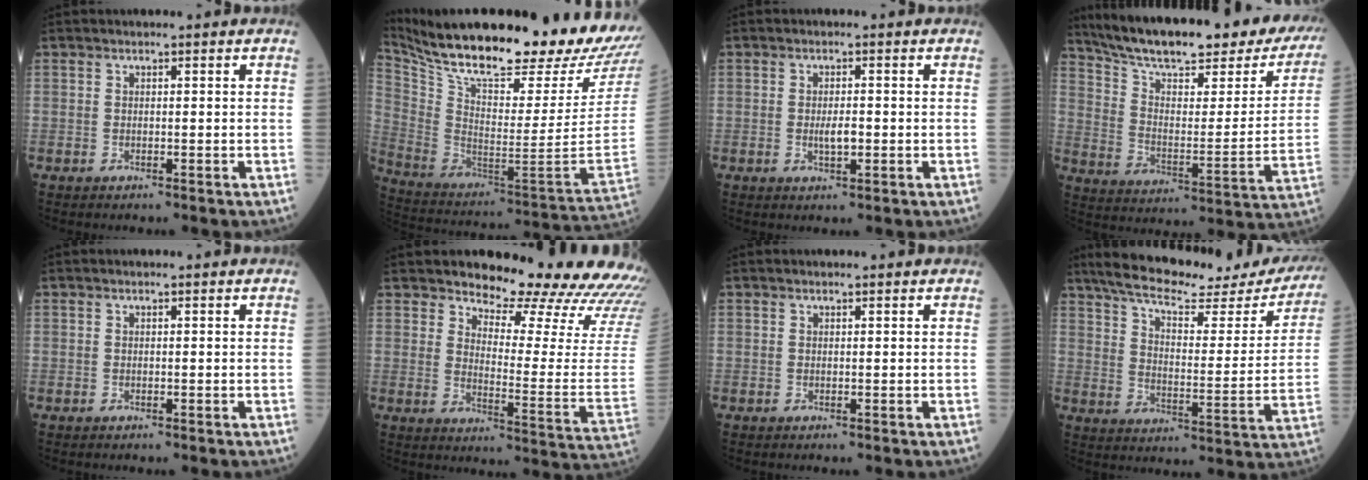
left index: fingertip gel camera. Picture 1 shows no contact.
{"total": 33.5, "force": [28.2, 4.1, 17.6], "torque": [-0.324, -0.085, 0.408]}
{"total": 2.3, "force": [-0.3, 0.7, 2.2], "torque": [-0.044, -0.001, -0.003]}
{"total": 29.2, "force": [24.4, 6.3, 14.8], "torque": [-0.228, -0.044, 0.324]}
{"total": 0.0}
{"total": 22.0, "force": [21.0, 2.2, 5.9], "torque": [-0.078, -0.129, 0.237]}
{"total": 1.0, "force": [0.9, 0.0, 0.3], "torque": [-0.008, 0.007, 0.015]}
{"total": 26.3, "force": [23.0, 5.2, 11.7], "torque": [-0.188, -0.029, 0.301]}